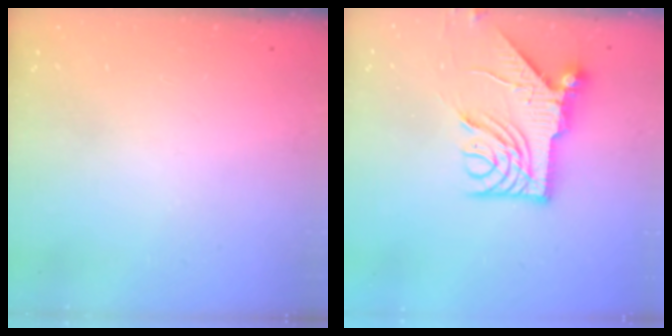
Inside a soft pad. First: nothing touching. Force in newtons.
{"total": 12.8, "press": 12.8, "slide": 0.8}